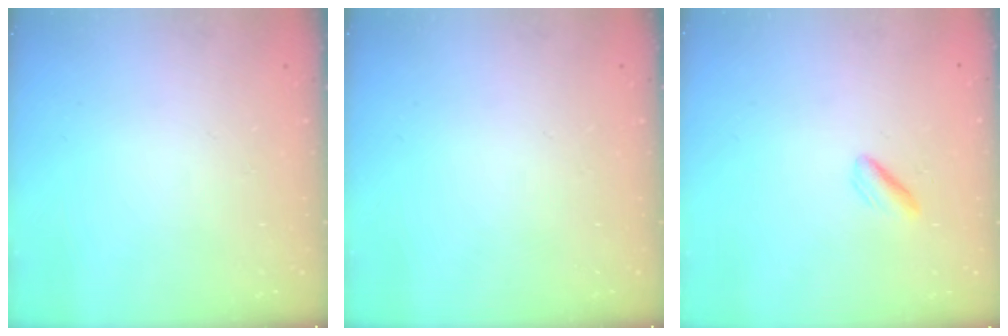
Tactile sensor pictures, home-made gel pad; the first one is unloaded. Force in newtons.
{"total": 0.0}
{"total": 2.2, "press": 2.1, "slide": 0.6}